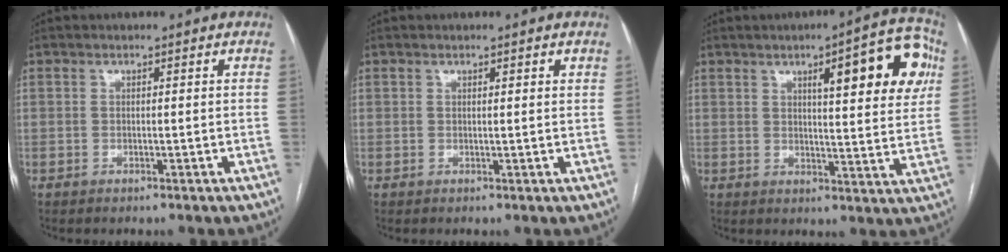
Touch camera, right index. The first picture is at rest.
{"total": 1.0, "force": [0.8, 0.2, 0.6], "torque": [-0.011, 0.002, 0.009]}
{"total": 14.2, "force": [5.8, 3.1, 12.6], "torque": [-0.149, 0.014, 0.070]}